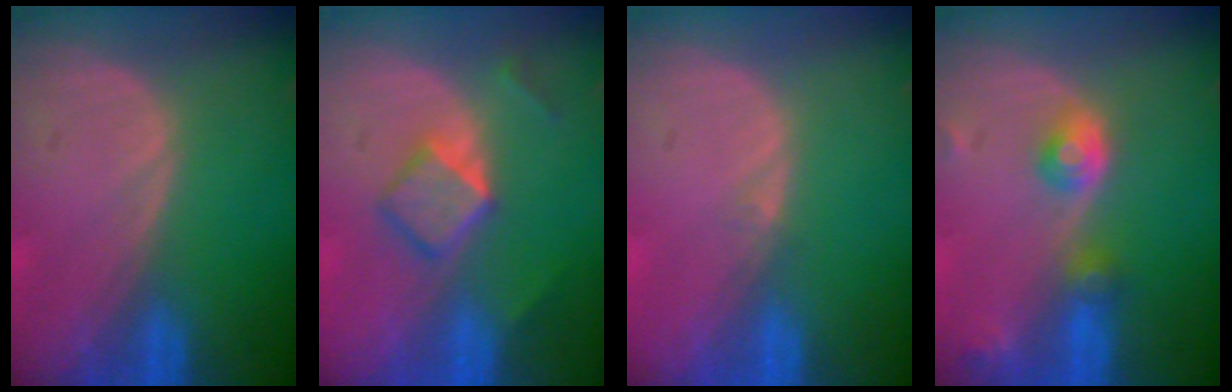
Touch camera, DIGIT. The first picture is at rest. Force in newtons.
{"total": 5.2, "press": 4.5, "slide": 2.6}
{"total": 0.6, "press": 0.5, "slide": 0.4}
{"total": 4.3, "press": 4.0, "slide": 1.6}